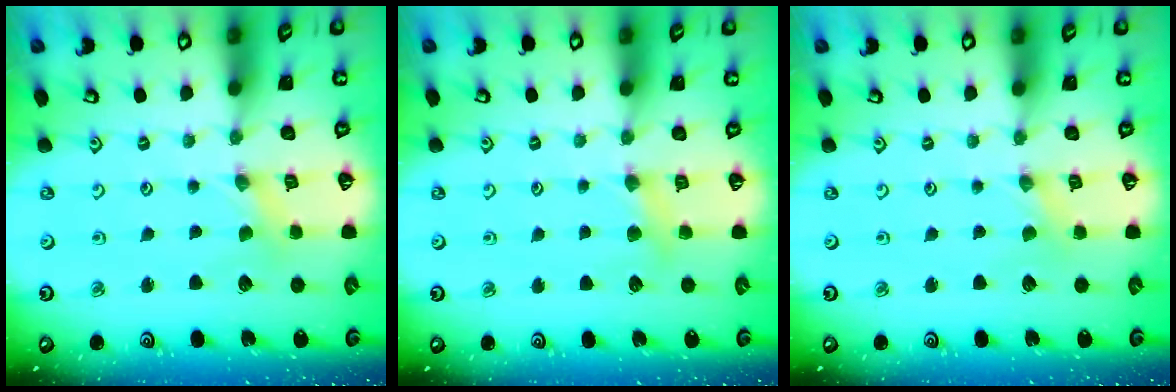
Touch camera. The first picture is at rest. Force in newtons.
{"total": 6.1, "press": 6.0, "slide": 0.7}
{"total": 0.5, "press": 0.5, "slide": 0.1}